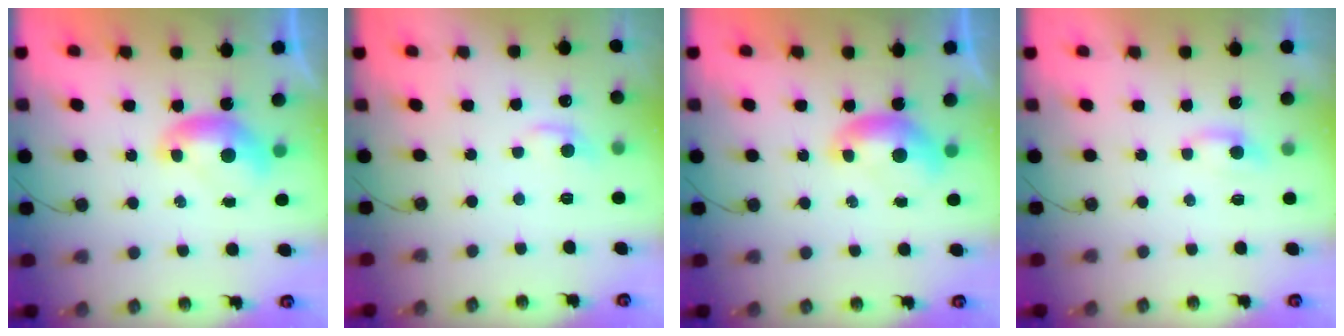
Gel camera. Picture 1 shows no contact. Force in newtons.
{"total": 0.9, "press": 0.5, "slide": 0.7}
{"total": 0.0}
{"total": 1.6, "press": 1.5, "slide": 0.4}